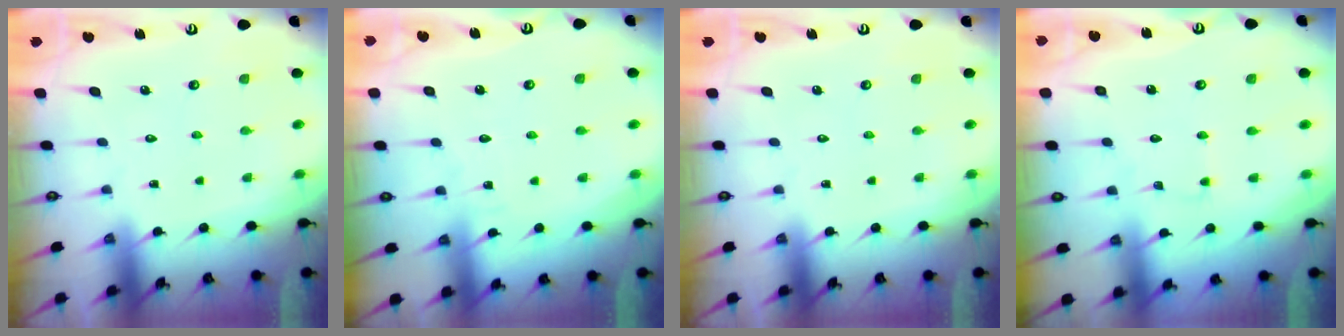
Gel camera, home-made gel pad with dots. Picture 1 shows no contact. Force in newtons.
{"total": 3.0, "press": 3.0, "slide": 0.4}
{"total": 0.0}
{"total": 1.1, "press": 1.1, "slide": 0.2}